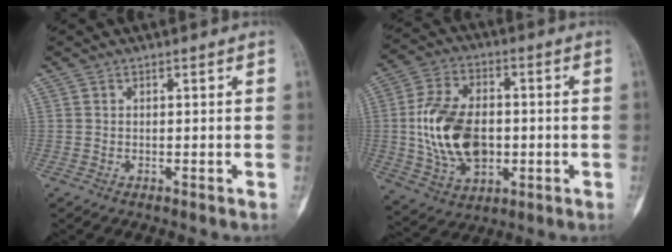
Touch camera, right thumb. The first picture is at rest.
{"total": 16.5, "force": [-0.9, 10.6, 12.6], "torque": [-0.217, 0.007, -0.006]}